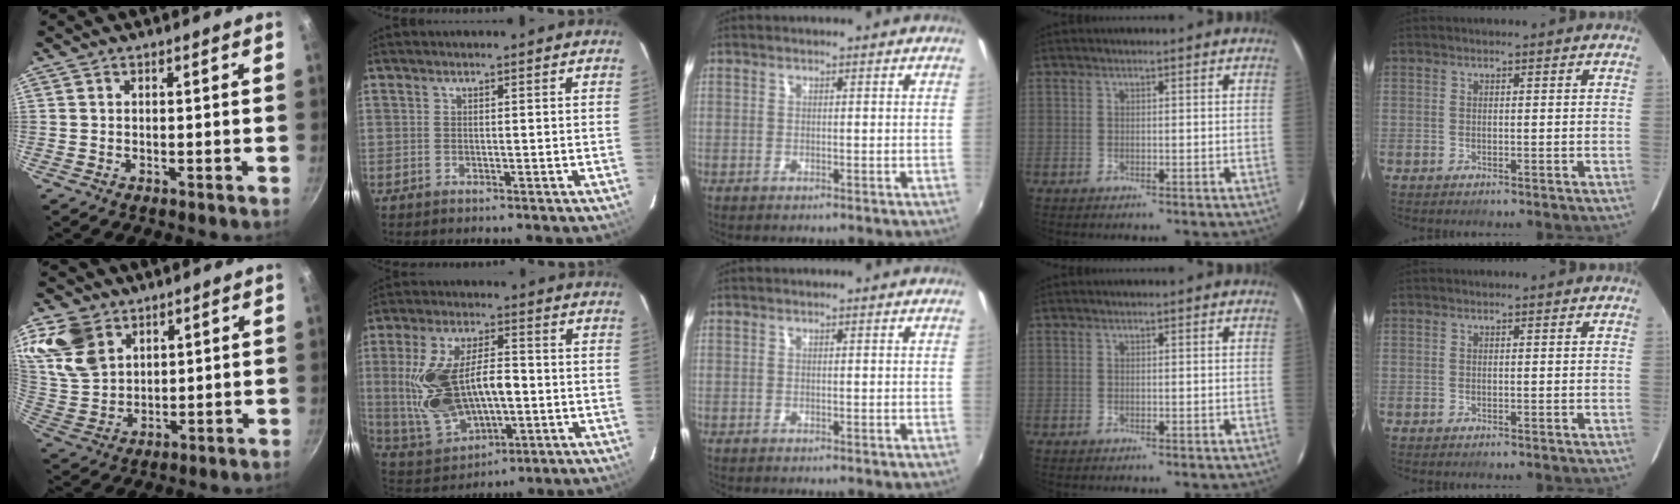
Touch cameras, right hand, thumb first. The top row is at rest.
{"thumb": {"total": 12.1, "force": [6.5, 8.5, 5.8], "torque": [-0.101, -0.026, 0.136]}, "index": {"total": 19.0, "force": [-0.5, 10.2, 15.9], "torque": [-0.334, -0.001, 0.017]}}